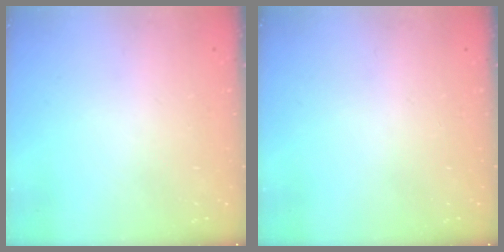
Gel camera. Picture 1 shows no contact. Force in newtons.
{"total": 0.0}